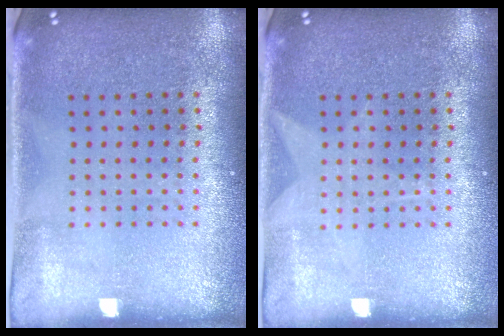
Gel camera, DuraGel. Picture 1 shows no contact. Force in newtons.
{"total": 1.0, "press": 1.0, "slide": 0.1}